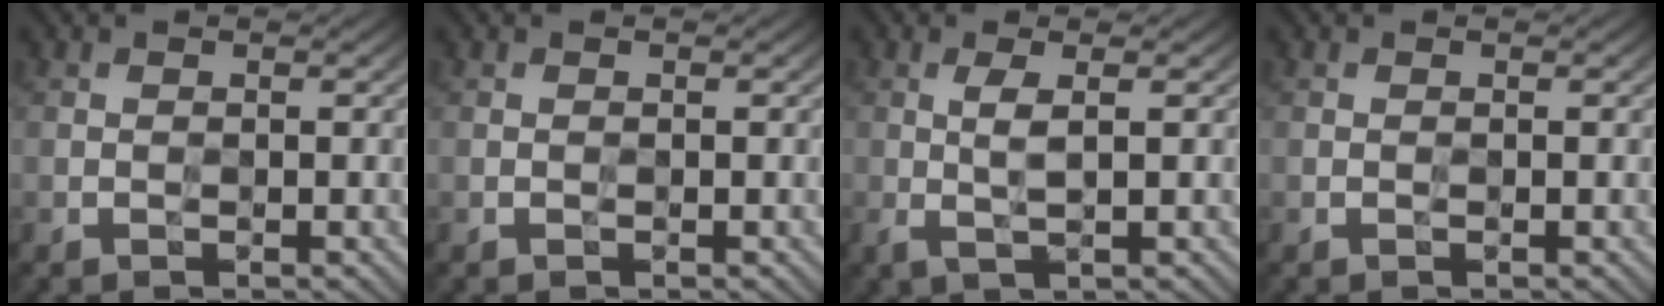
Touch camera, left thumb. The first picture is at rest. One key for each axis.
{"total": 0.0}
{"total": 2.9, "fx": 0.6, "fy": 0.4, "fz": 2.8, "tx": -0.060, "ty": 0.003, "tz": 0.011}
{"total": 0.0}